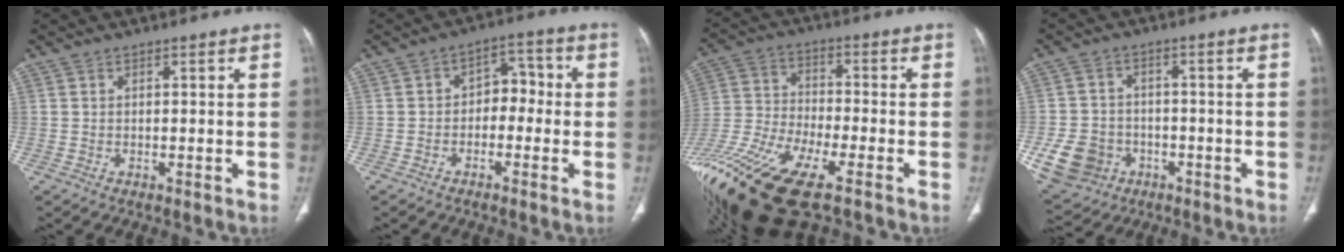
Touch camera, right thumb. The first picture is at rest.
{"total": 5.9, "force": [-1.2, 4.2, 4.0], "torque": [-0.028, 0.035, -0.032]}
{"total": 24.2, "force": [-15.0, 8.0, 17.3], "torque": [-0.446, -0.017, -0.278]}
{"total": 10.9, "force": [-3.7, 9.3, 4.3], "torque": [-0.083, 0.022, -0.050]}